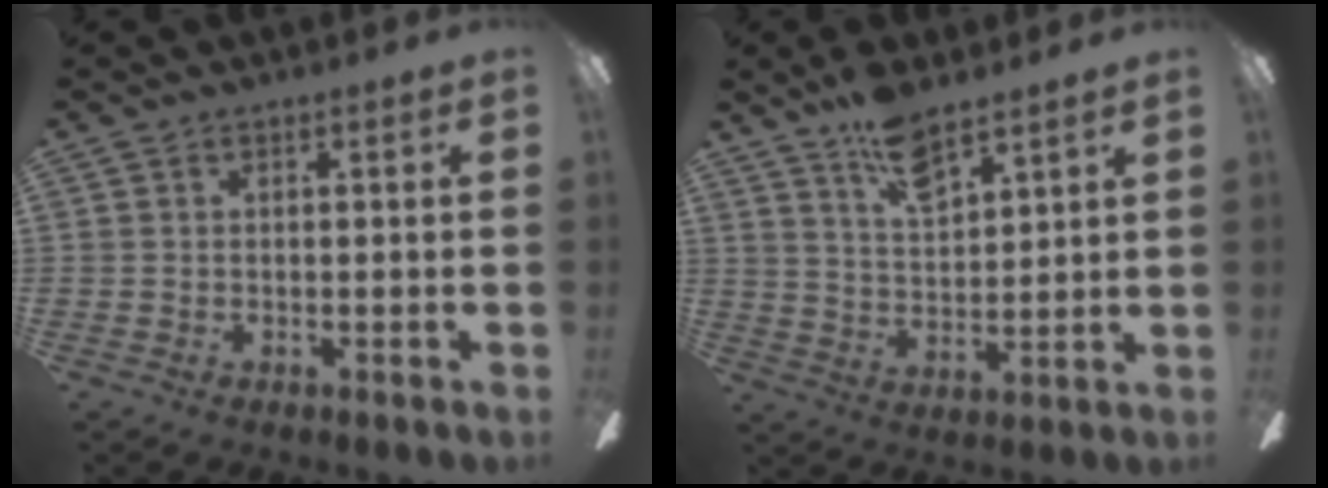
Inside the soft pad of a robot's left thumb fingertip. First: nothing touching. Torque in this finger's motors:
{"motor_torque": [1.26, 0.63, 1.07, -0.80, 0.24]}